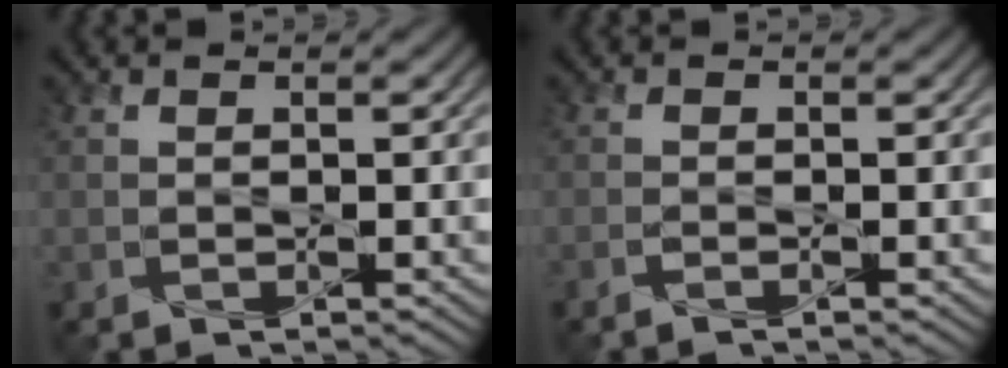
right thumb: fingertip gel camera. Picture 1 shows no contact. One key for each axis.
{"total": 0.9, "fx": -0.7, "fy": 0.0, "fz": 0.6, "tx": -0.013, "ty": 0.001, "tz": -0.018}